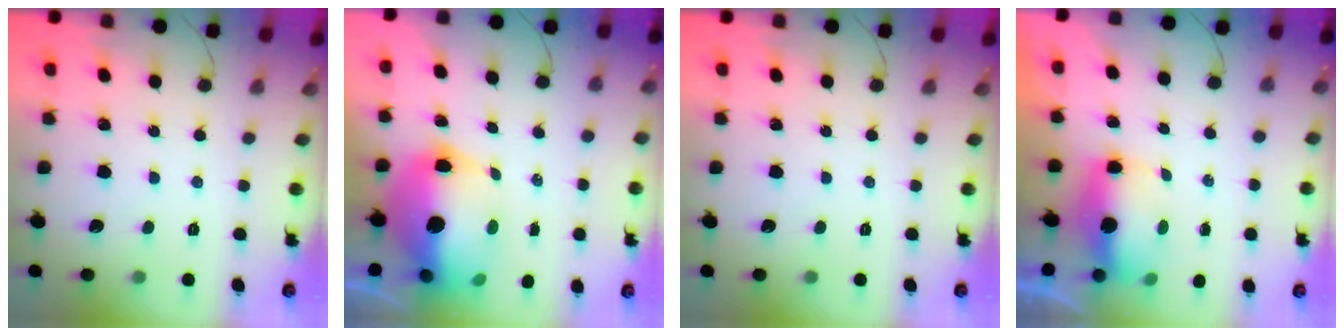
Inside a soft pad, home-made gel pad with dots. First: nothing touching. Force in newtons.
{"total": 18.8, "press": 16.6, "slide": 8.7}
{"total": 0.0}
{"total": 5.9, "press": 5.8, "slide": 0.7}